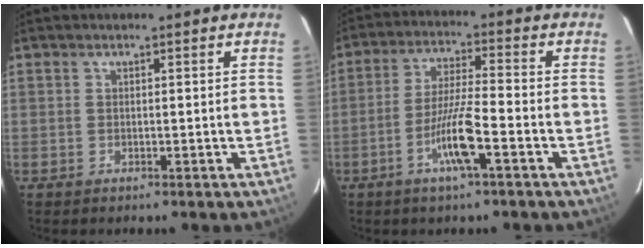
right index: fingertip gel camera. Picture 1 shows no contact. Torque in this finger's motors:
{"motor_torque": [1.32, -0.66, 0.85, 0.09]}